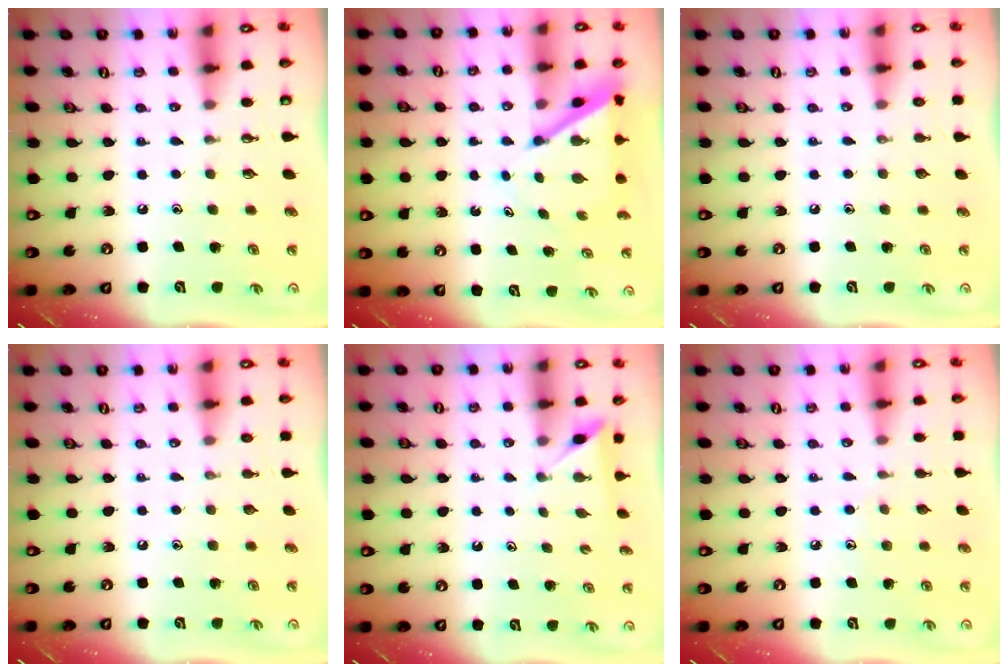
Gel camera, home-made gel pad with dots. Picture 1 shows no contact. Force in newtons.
{"total": 5.6, "press": 5.6, "slide": 0.5}
{"total": 0.0}
{"total": 0.0}
{"total": 2.1, "press": 2.1, "slide": 0.2}
{"total": 4.3, "press": 4.3, "slide": 0.4}